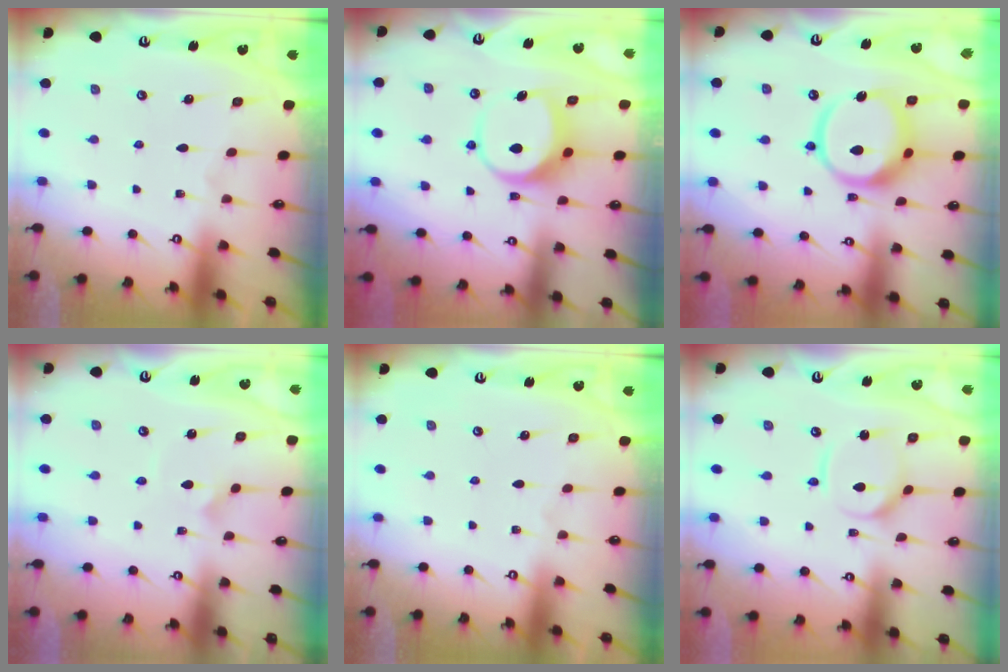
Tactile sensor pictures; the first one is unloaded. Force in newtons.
{"total": 8.7, "press": 8.6, "slide": 0.9}
{"total": 14.0, "press": 13.9, "slide": 1.8}
{"total": 2.8, "press": 2.8, "slide": 0.2}
{"total": 0.0}
{"total": 7.4, "press": 7.3, "slide": 0.7}